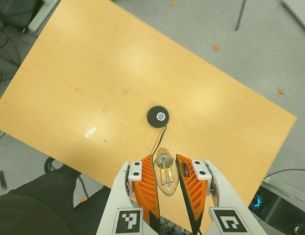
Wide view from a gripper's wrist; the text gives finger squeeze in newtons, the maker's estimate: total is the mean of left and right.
{"total": 9.8, "left": 9.2, "right": 10.4}